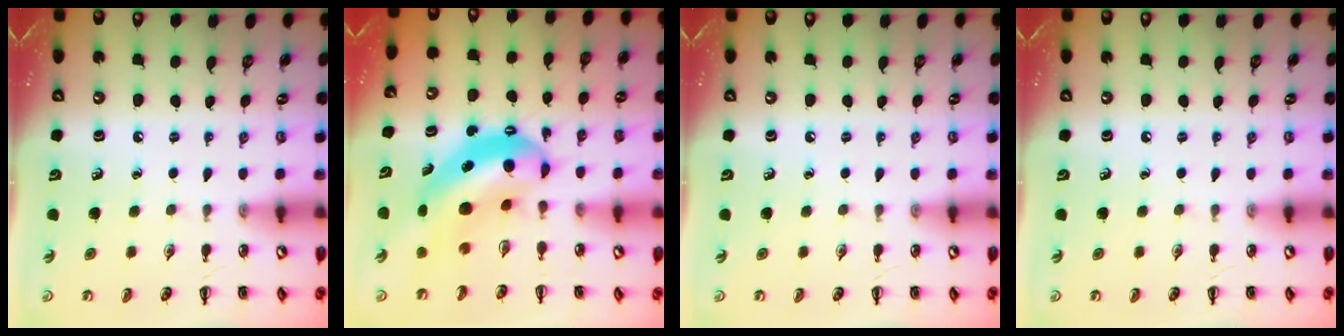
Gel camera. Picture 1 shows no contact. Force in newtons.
{"total": 8.8, "press": 8.6, "slide": 1.9}
{"total": 0.0}
{"total": 0.0}